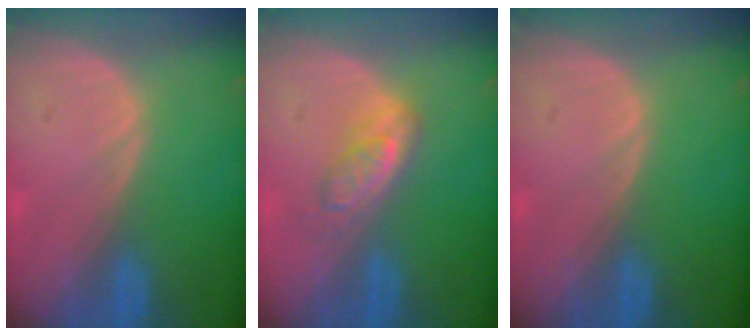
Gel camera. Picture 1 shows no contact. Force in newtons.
{"total": 4.5, "press": 4.4, "slide": 1.1}
{"total": 0.0}